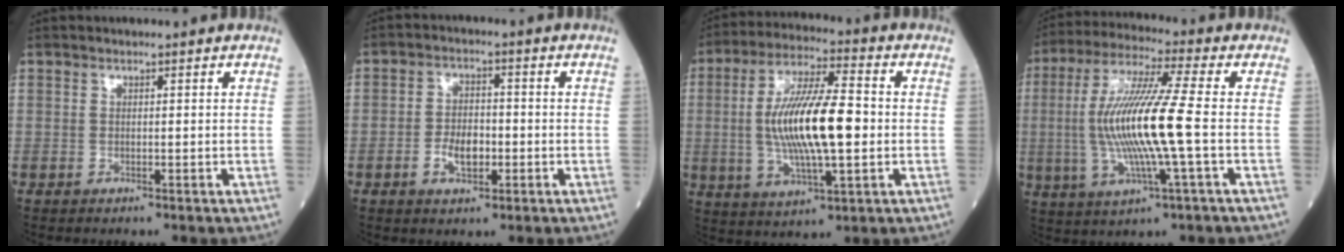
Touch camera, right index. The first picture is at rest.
{"total": 4.7, "force": [-1.4, 2.5, 3.7], "torque": [-0.071, 0.005, -0.022]}
{"total": 14.8, "force": [-0.4, 3.2, 14.4], "torque": [-0.279, 0.005, -0.003]}
{"total": 14.2, "force": [-1.0, 0.2, 14.2], "torque": [-0.292, 0.003, -0.022]}